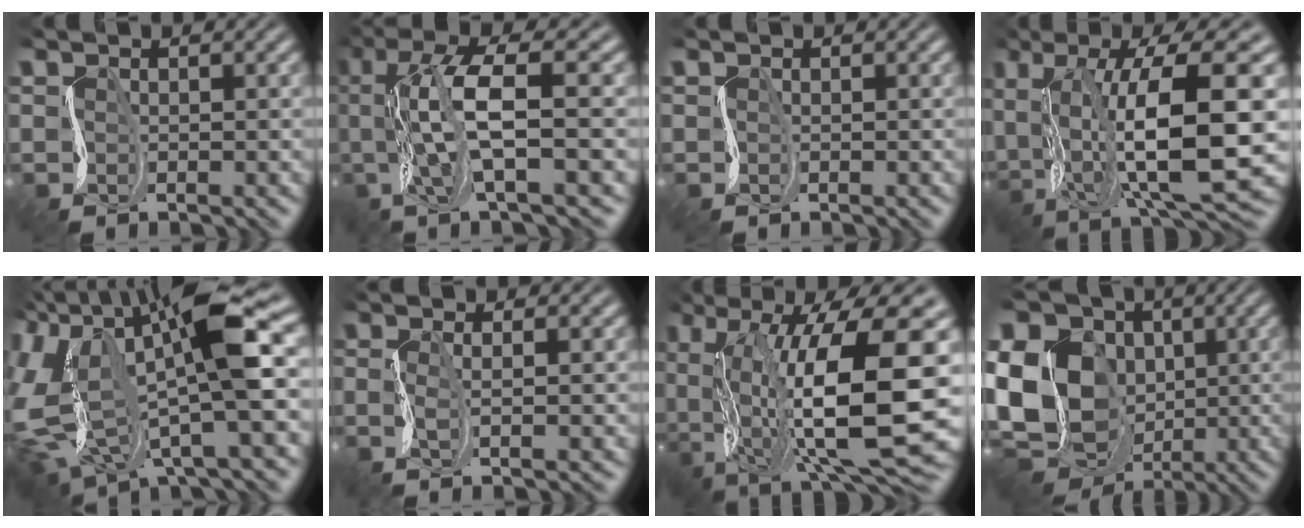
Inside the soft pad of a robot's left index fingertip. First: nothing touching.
{"total": 7.7, "force": [-1.1, 1.3, 7.5], "torque": [-0.129, -0.005, -0.019]}
{"total": 0.0}
{"total": 13.3, "force": [-0.2, 3.6, 12.8], "torque": [-0.217, -0.014, 0.010]}
{"total": 11.7, "force": [-1.0, 5.4, 10.3], "torque": [-0.194, -0.038, -0.010]}
{"total": 1.8, "force": [-1.0, -0.2, 1.6], "torque": [-0.017, -0.014, -0.037]}
{"total": 13.9, "force": [-1.9, 4.5, 13.0], "torque": [-0.201, -0.022, -0.025]}
{"total": 16.7, "force": [-1.8, 13.6, 9.4], "torque": [-0.211, -0.004, -0.053]}